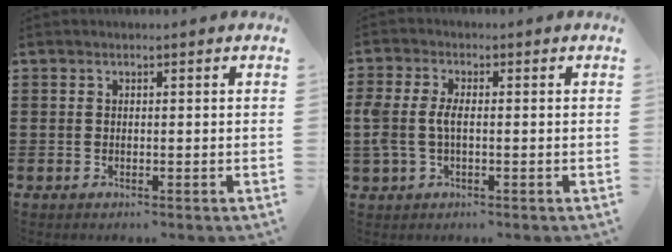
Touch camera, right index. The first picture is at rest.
{"total": 3.9, "force": [-0.4, 2.1, 3.2], "torque": [-0.093, -0.007, -0.016]}